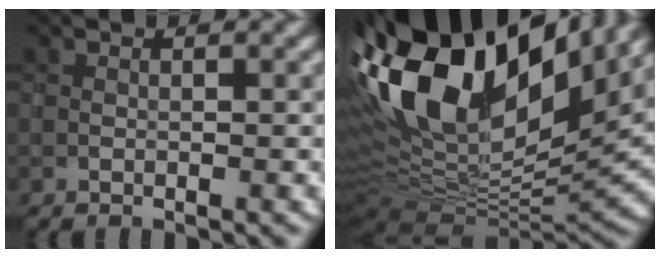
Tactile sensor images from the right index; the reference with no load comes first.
{"total": 17.4, "force": [7.4, 7.9, 13.7], "torque": [-0.267, 0.026, 0.124]}